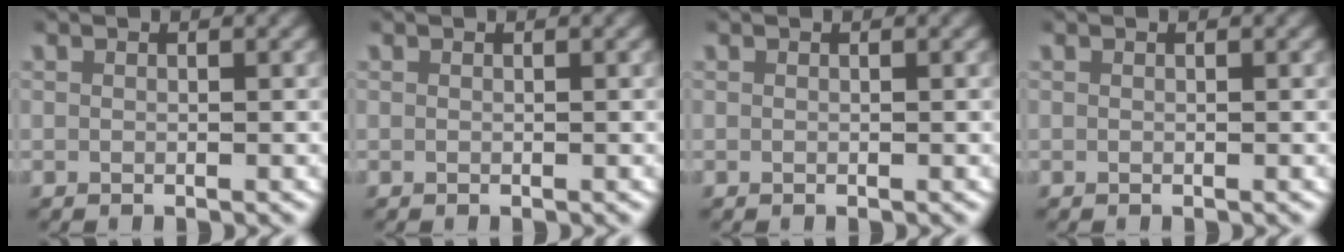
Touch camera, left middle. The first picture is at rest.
{"total": 0.0}
{"total": 0.0}
{"total": 0.0}